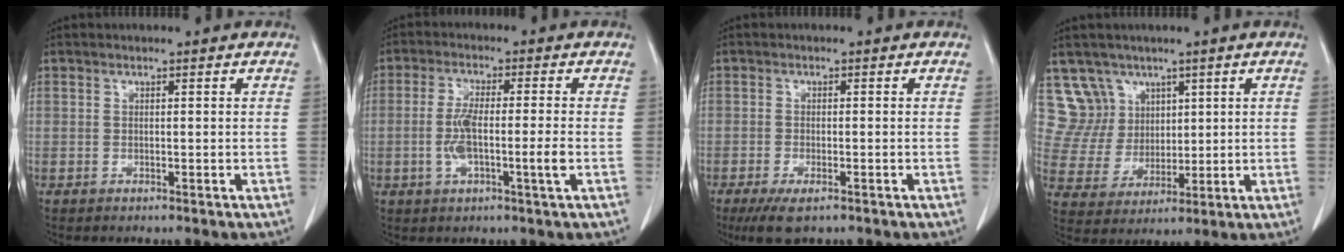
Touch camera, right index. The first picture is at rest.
{"total": 6.6, "force": [-1.3, 0.4, 6.5], "torque": [-0.127, -0.001, -0.024]}
{"total": 4.8, "force": [-3.1, 1.3, 3.4], "torque": [-0.062, -0.012, -0.049]}
{"total": 7.7, "force": [4.7, 6.2, -0.3], "torque": [0.002, 0.019, 0.103]}